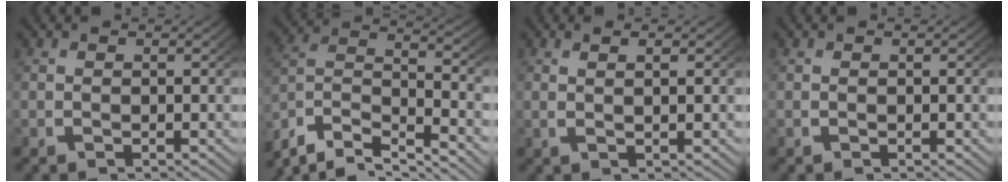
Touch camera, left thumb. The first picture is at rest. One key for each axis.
{"total": 12.0, "fx": -4.0, "fy": 8.2, "fz": 7.8, "tx": -0.178, "ty": -0.039, "tz": -0.060}
{"total": 1.5, "fx": 0.7, "fy": 0.1, "fz": 1.4, "tx": -0.029, "ty": -0.001, "tz": 0.019}
{"total": 0.0}